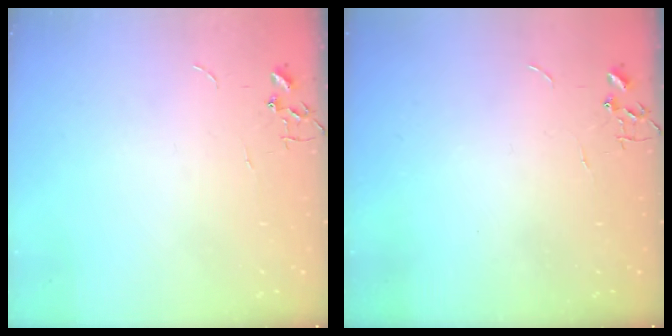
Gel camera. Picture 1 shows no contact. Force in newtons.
{"total": 0.0}